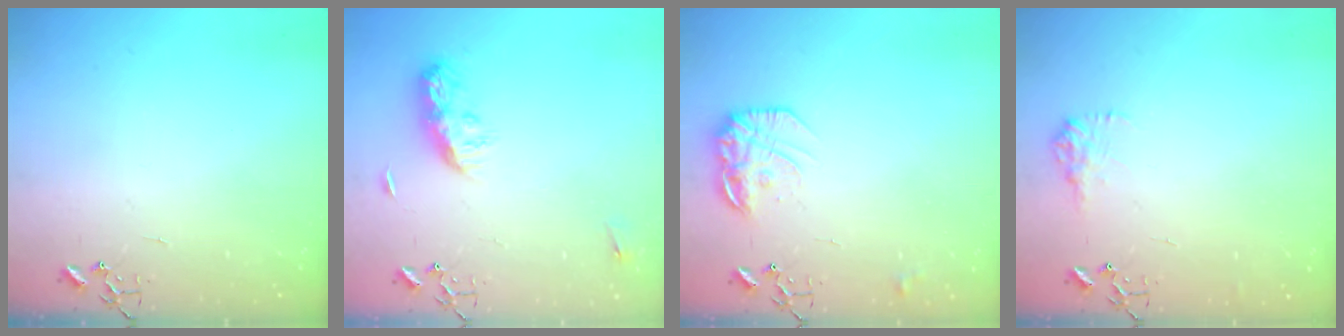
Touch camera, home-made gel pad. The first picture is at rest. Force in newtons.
{"total": 8.7, "press": 8.7, "slide": 0.4}
{"total": 13.6, "press": 13.6, "slide": 0.7}
{"total": 8.9, "press": 8.9, "slide": 0.3}